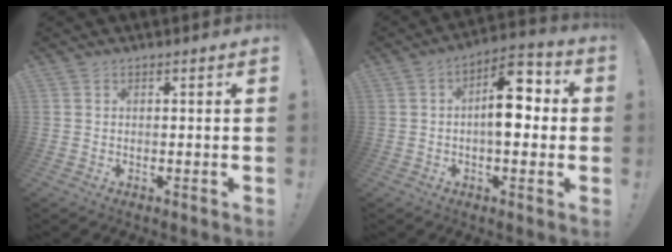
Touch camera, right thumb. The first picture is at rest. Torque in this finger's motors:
{"motor_torque": [0.98, 1.61, 1.21, -0.33, 0.32]}